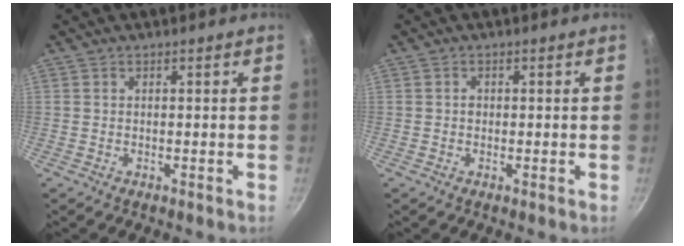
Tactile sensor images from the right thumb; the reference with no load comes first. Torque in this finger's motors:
{"motor_torque": [1.77, 2.63, -0.04, 0.15, 0.11]}